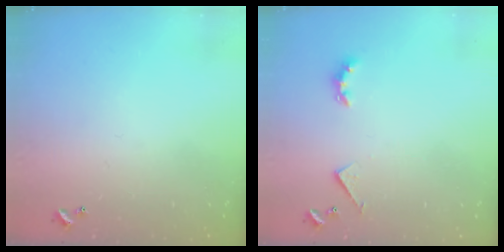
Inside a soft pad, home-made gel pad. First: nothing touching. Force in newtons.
{"total": 3.2, "press": 3.1, "slide": 0.5}